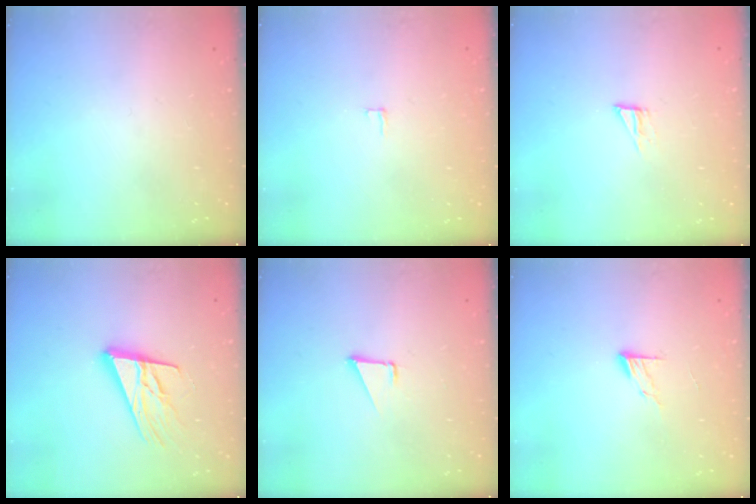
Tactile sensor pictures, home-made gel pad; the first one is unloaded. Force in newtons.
{"total": 2.0, "press": 2.0, "slide": 0.2}
{"total": 4.3, "press": 4.3, "slide": 0.3}
{"total": 17.0, "press": 16.5, "slide": 4.2}
{"total": 1.6, "press": 1.5, "slide": 0.1}
{"total": 7.9, "press": 7.9, "slide": 0.7}